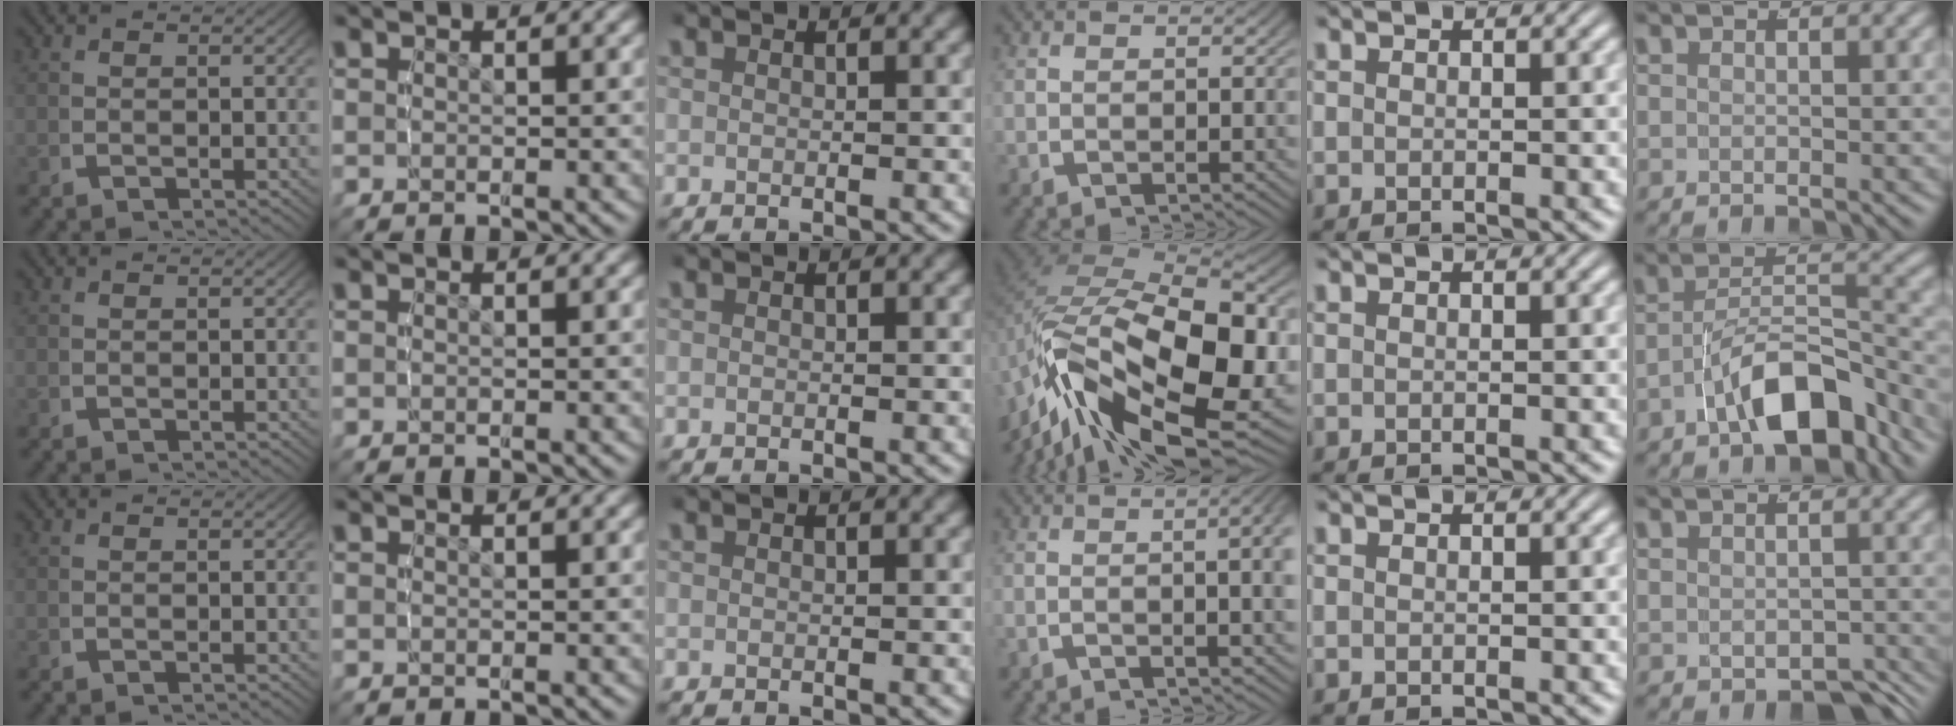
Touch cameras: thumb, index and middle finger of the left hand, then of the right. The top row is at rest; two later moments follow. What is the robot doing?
{"motion": "lift_and_place", "object": "glasses"}